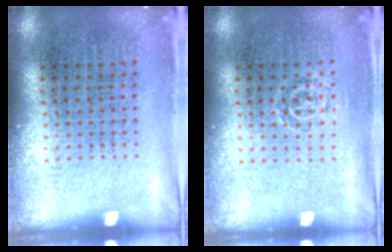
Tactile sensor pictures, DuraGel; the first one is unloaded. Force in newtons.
{"total": 0.7, "press": 0.6, "slide": 0.5}